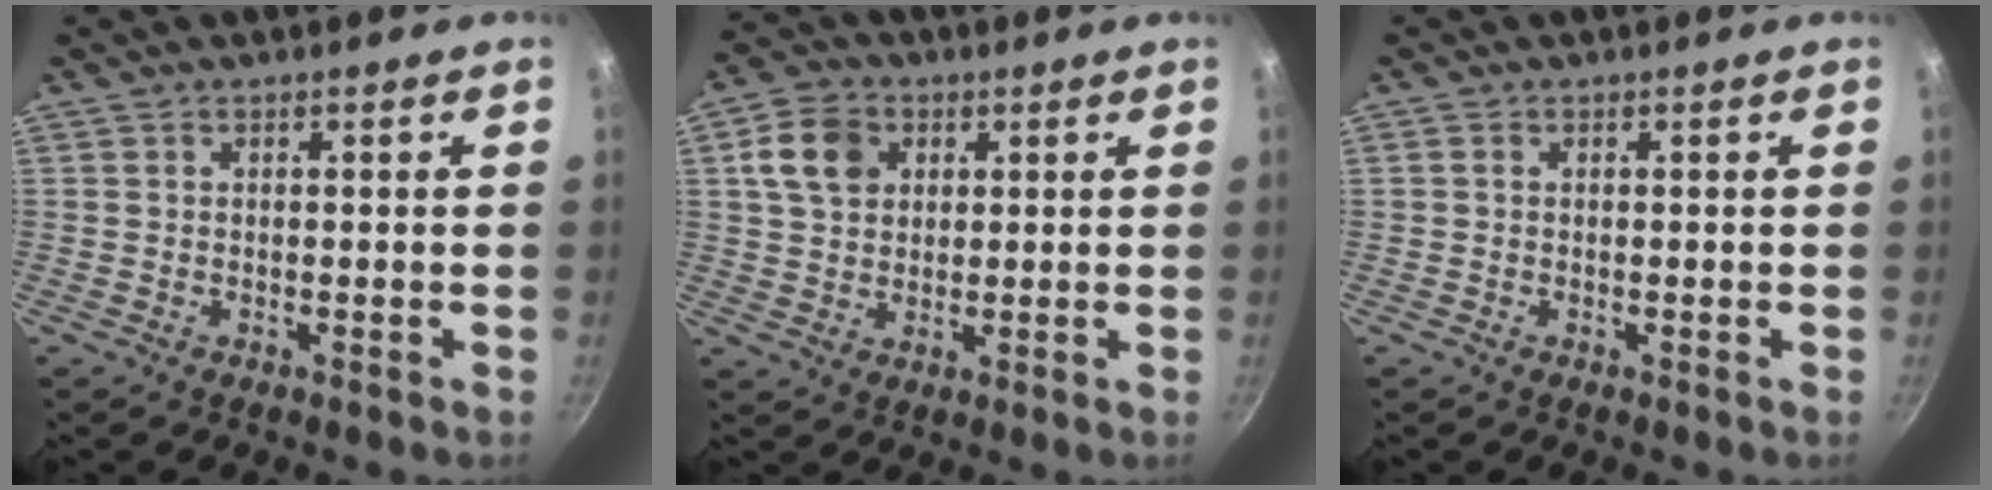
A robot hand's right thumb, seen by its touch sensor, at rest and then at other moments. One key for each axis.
{"total": 8.6, "fx": 2.7, "fy": 6.8, "fz": 4.6, "tx": -0.068, "ty": 0.008, "tz": 0.042}
{"total": 0.6, "fx": 0.1, "fy": 0.5, "fz": 0.3, "tx": -0.005, "ty": 0.003, "tz": 0.001}